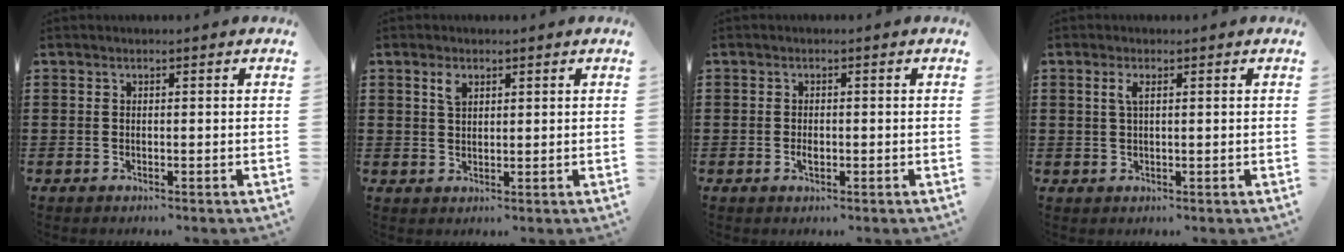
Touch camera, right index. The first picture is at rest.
{"total": 2.3, "force": [1.3, 1.2, 1.4], "torque": [-0.033, 0.004, 0.024]}
{"total": 1.3, "force": [-0.3, 0.5, 1.2], "torque": [-0.024, -0.004, -0.003]}
{"total": 1.9, "force": [0.6, 0.7, 1.7], "torque": [-0.035, 0.006, 0.010]}